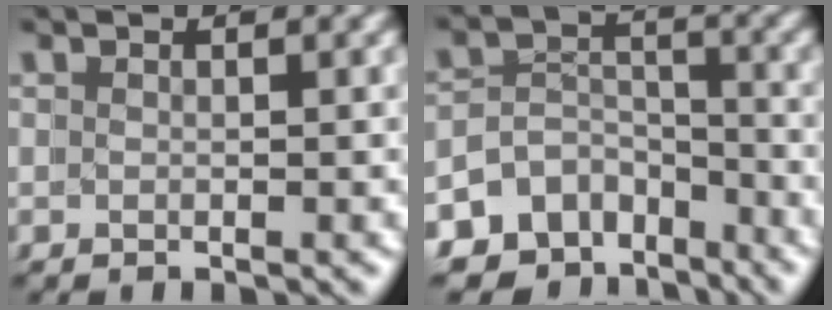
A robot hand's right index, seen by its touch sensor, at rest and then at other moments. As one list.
[{"total": 10.9, "force": [-7.9, 7.0, 2.5], "torque": [-0.053, -0.033, -0.137]}]